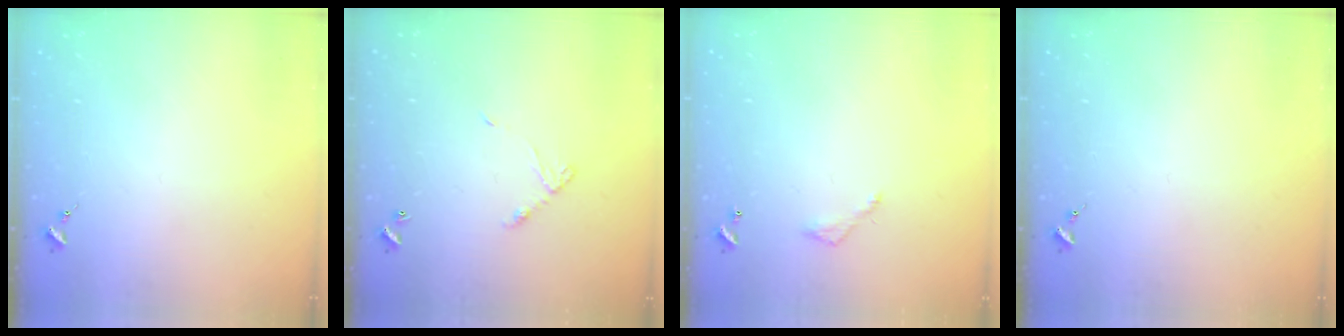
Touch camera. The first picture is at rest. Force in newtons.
{"total": 6.2, "press": 6.2, "slide": 0.4}
{"total": 3.2, "press": 3.2, "slide": 0.2}
{"total": 0.0}